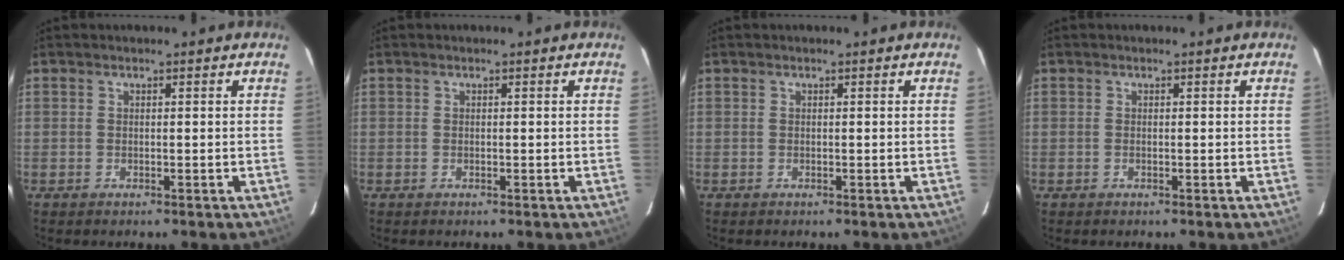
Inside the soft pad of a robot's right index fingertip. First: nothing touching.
{"total": 0.0}
{"total": 0.0}
{"total": 0.0}